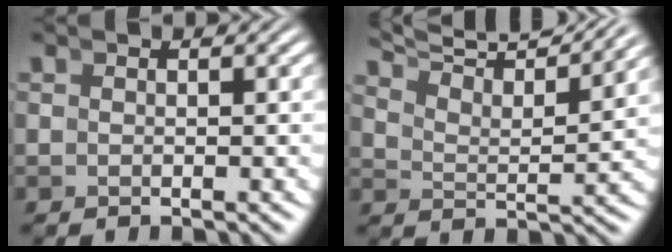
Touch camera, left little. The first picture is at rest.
{"total": 10.4, "force": [9.0, 2.9, 4.3], "torque": [-0.071, 0.041, 0.124]}